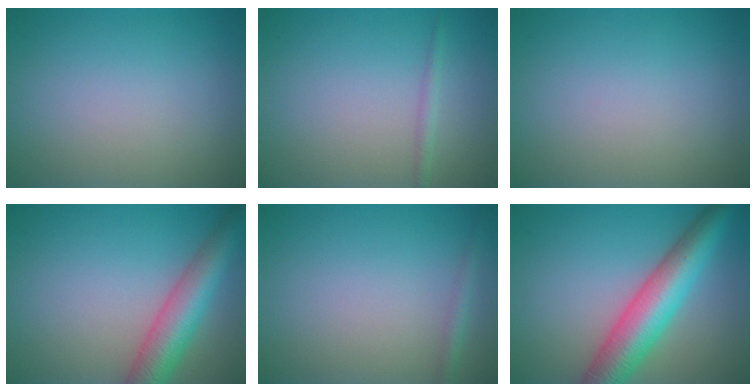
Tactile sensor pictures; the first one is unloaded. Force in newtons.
{"total": 1.1, "press": 1.1, "slide": 0.1}
{"total": 0.0}
{"total": 6.1, "press": 6.1, "slide": 0.2}
{"total": 1.3, "press": 1.3, "slide": 0.0}
{"total": 8.2, "press": 8.2, "slide": 0.1}